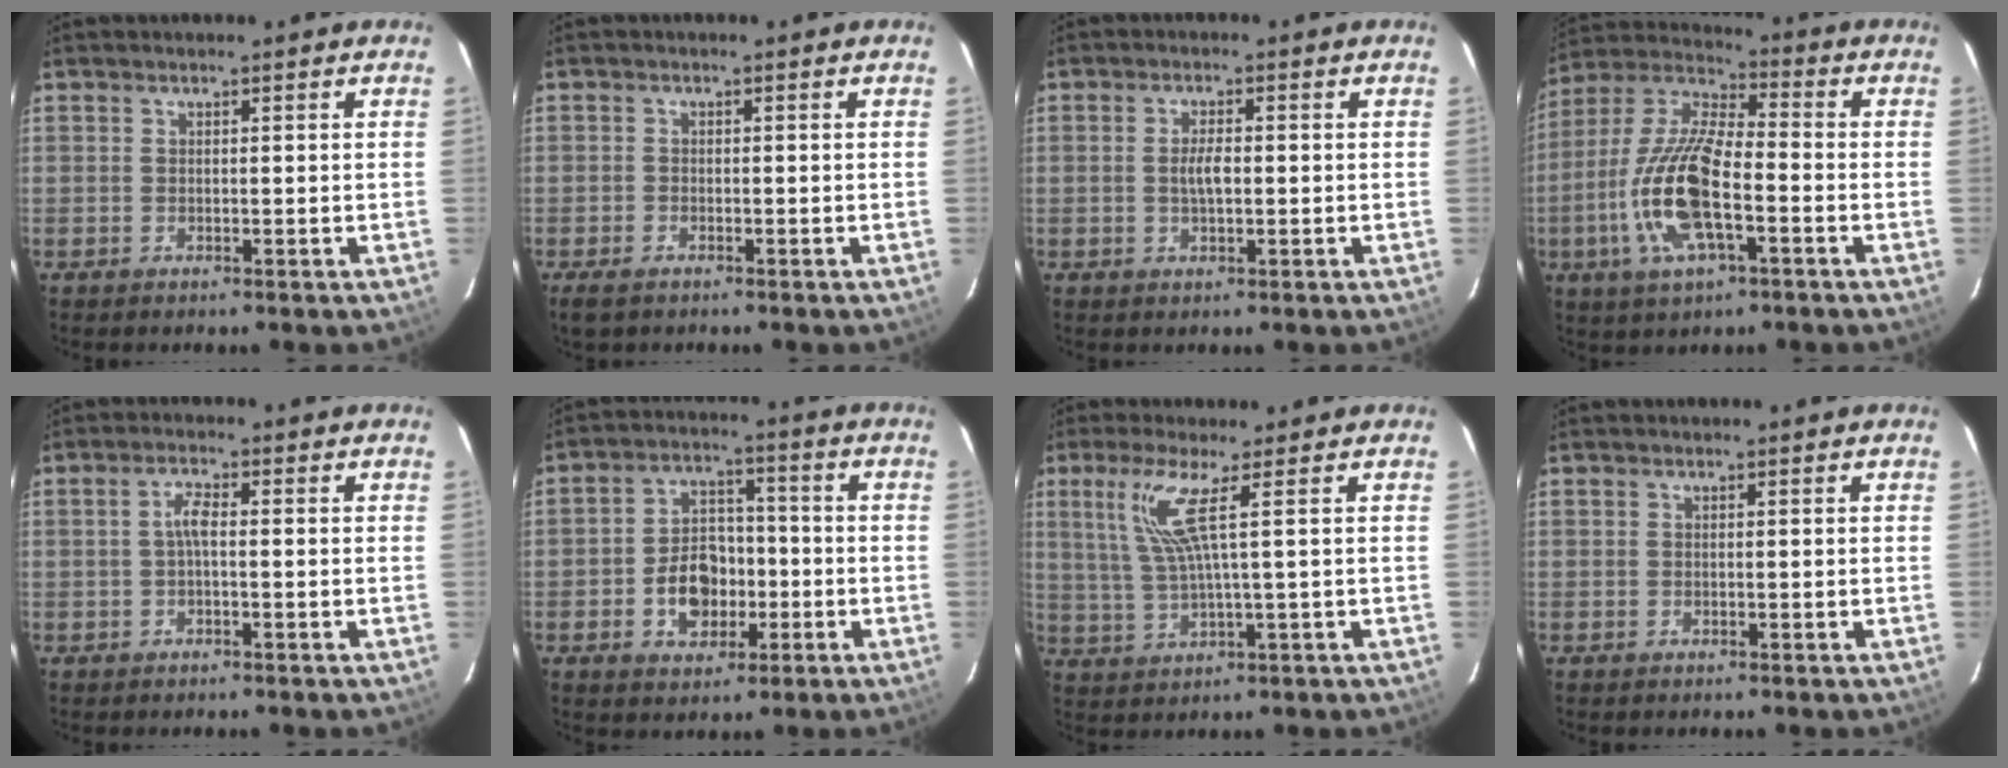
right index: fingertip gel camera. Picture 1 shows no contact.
{"total": 2.9, "force": [-2.0, 1.7, 1.4], "torque": [-0.032, -0.004, -0.037]}
{"total": 3.1, "force": [-0.2, 1.2, 2.9], "torque": [-0.055, 0.002, -0.003]}
{"total": 16.4, "force": [-5.1, 5.7, 14.6], "torque": [-0.306, -0.009, -0.104]}
{"total": 2.5, "force": [-0.3, 0.7, 2.4], "torque": [-0.049, 0.008, -0.006]}
{"total": 9.4, "force": [-2.9, 6.9, 5.7], "torque": [-0.113, 0.020, -0.038]}
{"total": 6.9, "force": [2.7, -0.4, 6.4], "torque": [-0.134, -0.002, 0.063]}
{"total": 0.0}